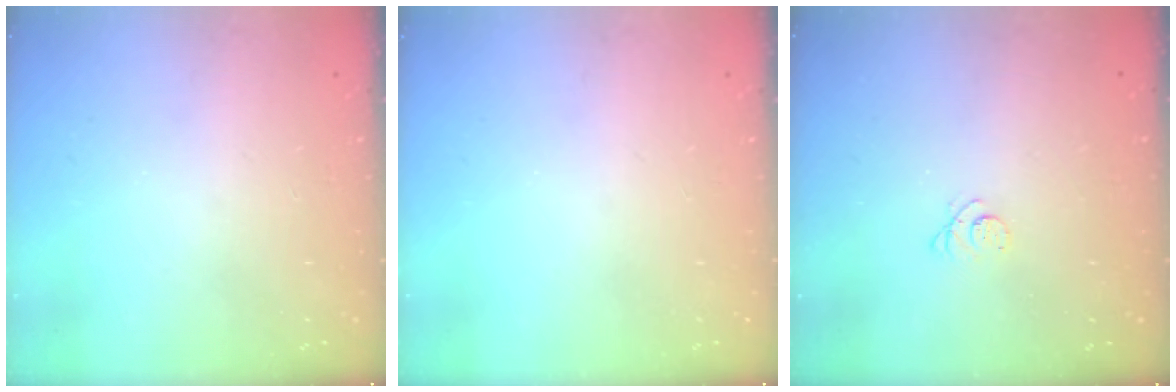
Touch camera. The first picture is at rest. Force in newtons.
{"total": 0.0}
{"total": 2.5, "press": 2.5, "slide": 0.3}